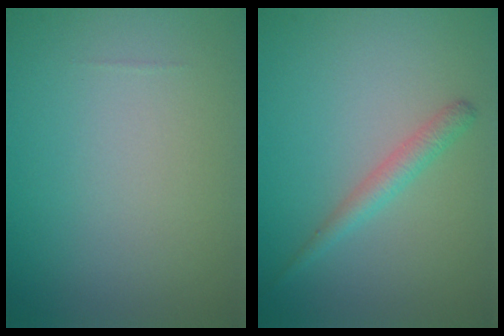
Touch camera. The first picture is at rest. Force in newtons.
{"total": 1.8, "press": 1.8, "slide": 0.1}